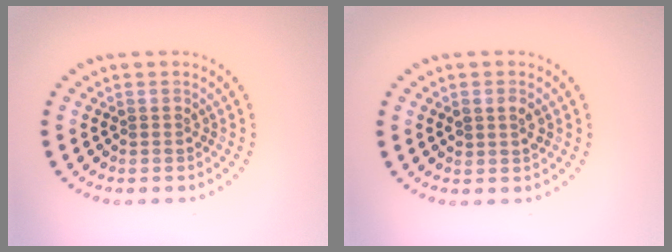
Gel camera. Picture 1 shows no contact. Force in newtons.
{"total": 1.5, "press": 1.5, "slide": 0.2}